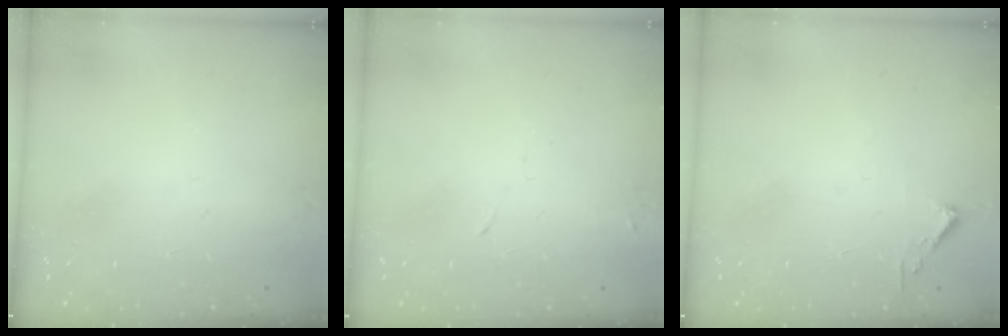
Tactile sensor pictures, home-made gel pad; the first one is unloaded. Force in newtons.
{"total": 4.3, "press": 4.3, "slide": 0.7}
{"total": 2.4, "press": 2.4, "slide": 0.3}